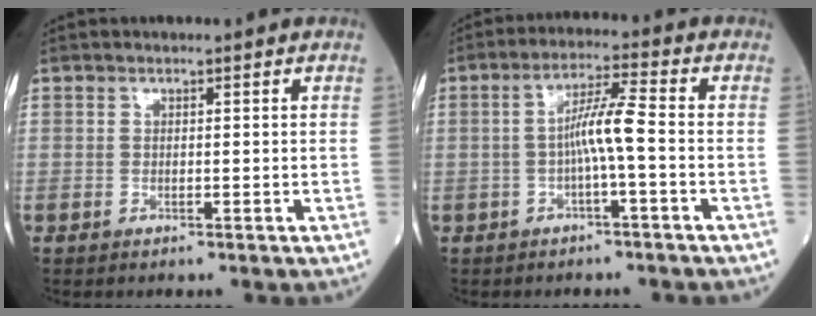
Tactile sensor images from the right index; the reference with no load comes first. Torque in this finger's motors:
{"motor_torque": [1.13, -0.03, 0.61, 0.19]}